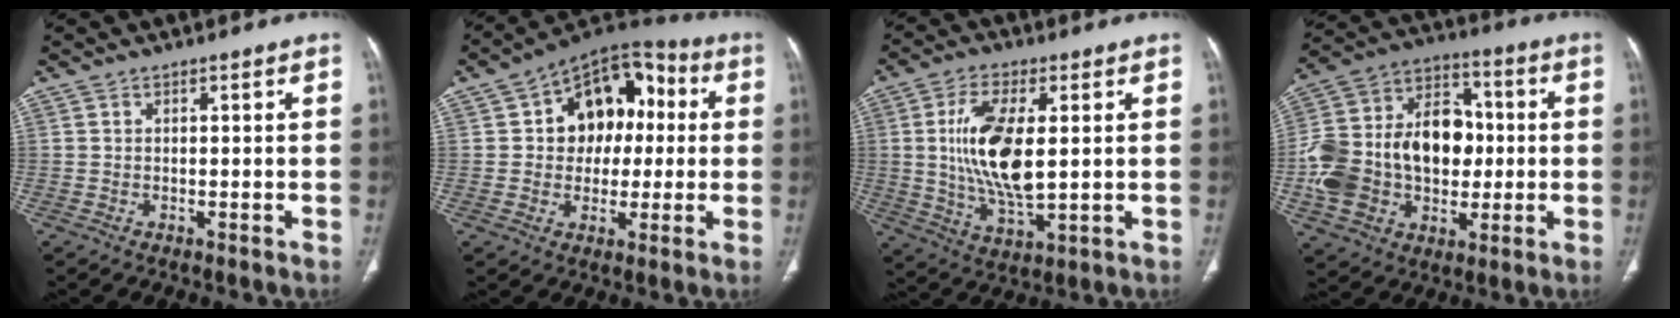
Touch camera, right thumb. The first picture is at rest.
{"total": 15.9, "force": [2.1, 11.5, 10.8], "torque": [-0.095, 0.031, 0.023]}
{"total": 14.5, "force": [1.5, 6.3, 13.0], "torque": [-0.245, -0.017, 0.033]}
{"total": 24.3, "force": [-1.1, 17.3, 17.0], "torque": [-0.294, 0.037, -0.010]}